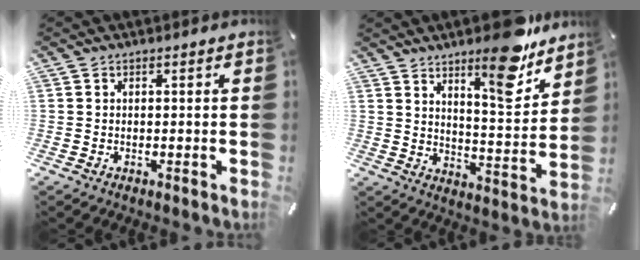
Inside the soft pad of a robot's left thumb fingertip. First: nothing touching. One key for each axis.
{"total": 13.9, "fx": 10.7, "fy": 3.5, "fz": 8.2, "tx": -0.106, "ty": -0.084, "tz": 0.177}